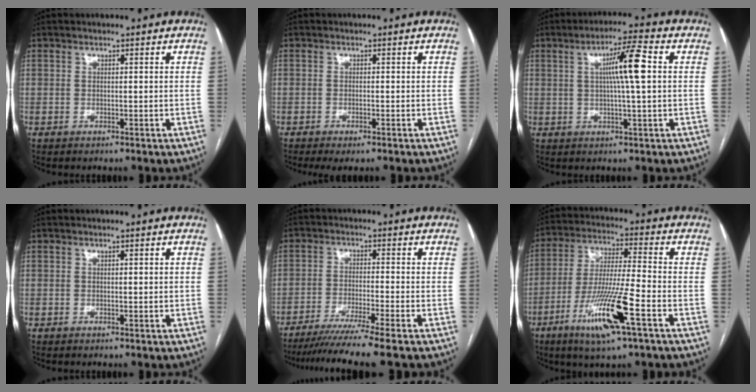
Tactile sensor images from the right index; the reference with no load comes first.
{"total": 2.6, "force": [-1.7, 0.5, 1.8], "torque": [-0.030, -0.006, -0.027]}
{"total": 7.9, "force": [1.4, -0.1, 7.8], "torque": [-0.133, 0.009, 0.020]}
{"total": 0.5, "force": [0.1, 0.1, 0.5], "torque": [-0.009, 0.000, 0.002]}
{"total": 9.5, "force": [-7.7, -2.3, 5.1], "torque": [-0.065, -0.034, -0.124]}
{"total": 13.7, "force": [-6.3, 0.5, 12.2], "torque": [-0.244, -0.022, -0.113]}